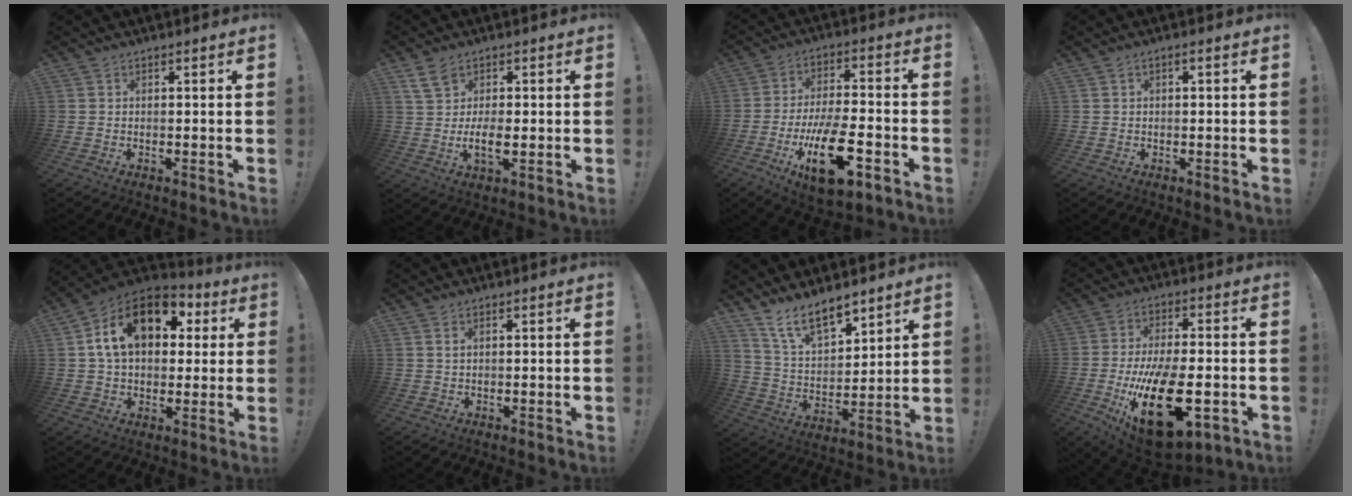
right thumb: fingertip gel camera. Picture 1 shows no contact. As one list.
[{"total": 7.2, "force": [0.6, 4.0, 5.9], "torque": [-0.103, -0.006, 0.014]}, {"total": 18.9, "force": [-7.4, 7.1, 15.8], "torque": [-0.262, 0.034, -0.113]}, {"total": 1.0, "force": [-0.3, 0.5, 0.8], "torque": [-0.019, 0.005, -0.006]}, {"total": 18.1, "force": [5.6, 12.1, 12.3], "torque": [-0.198, -0.003, 0.099]}, {"total": 1.2, "force": [0.5, 0.4, 1.0], "torque": [-0.016, -0.001, 0.007]}, {"total": 13.2, "force": [10.2, 5.3, 6.5], "torque": [-0.124, -0.061, 0.192]}, {"total": 25.3, "force": [-6.6, 11.6, 21.5], "torque": [-0.364, 0.018, -0.089]}]